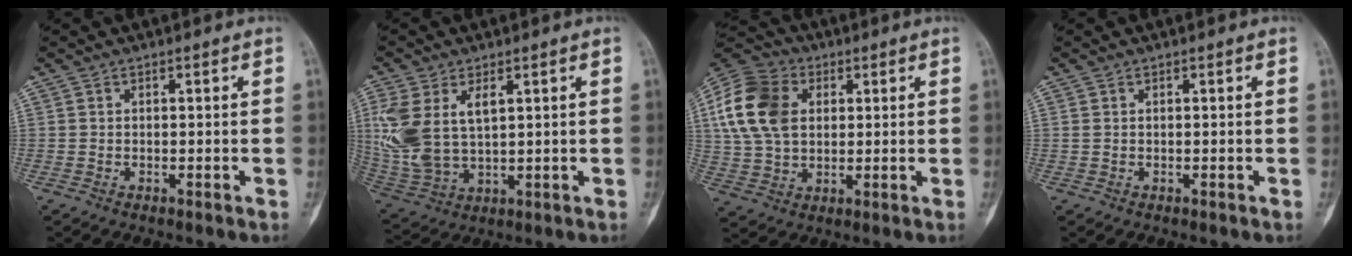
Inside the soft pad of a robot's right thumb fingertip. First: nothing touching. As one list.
[{"total": 13.5, "force": [3.8, 7.8, 10.4], "torque": [-0.229, -0.006, 0.090]}, {"total": 16.3, "force": [3.6, 11.6, 10.8], "torque": [-0.206, 0.008, 0.063]}, {"total": 0.6, "force": [0.2, 0.3, 0.5], "torque": [-0.014, 0.009, 0.008]}]